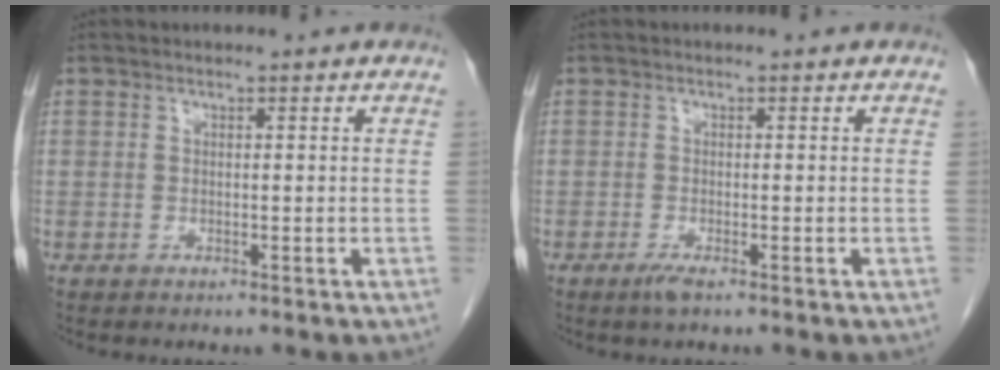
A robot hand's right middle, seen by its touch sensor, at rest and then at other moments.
{"total": 1.3, "force": [-0.8, 0.0, 1.0], "torque": [-0.019, -0.005, -0.012]}